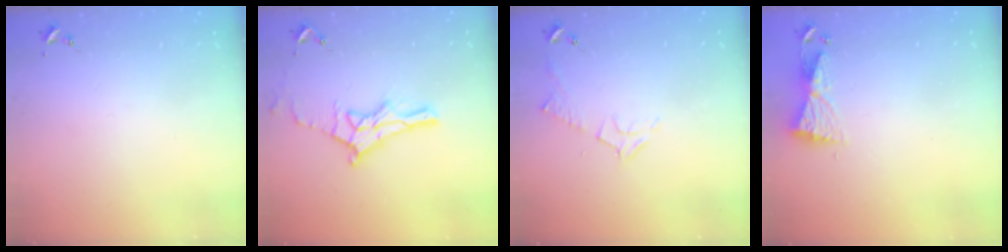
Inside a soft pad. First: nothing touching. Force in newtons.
{"total": 12.5, "press": 12.4, "slide": 0.8}
{"total": 6.2, "press": 6.2, "slide": 0.7}
{"total": 5.9, "press": 5.9, "slide": 0.6}